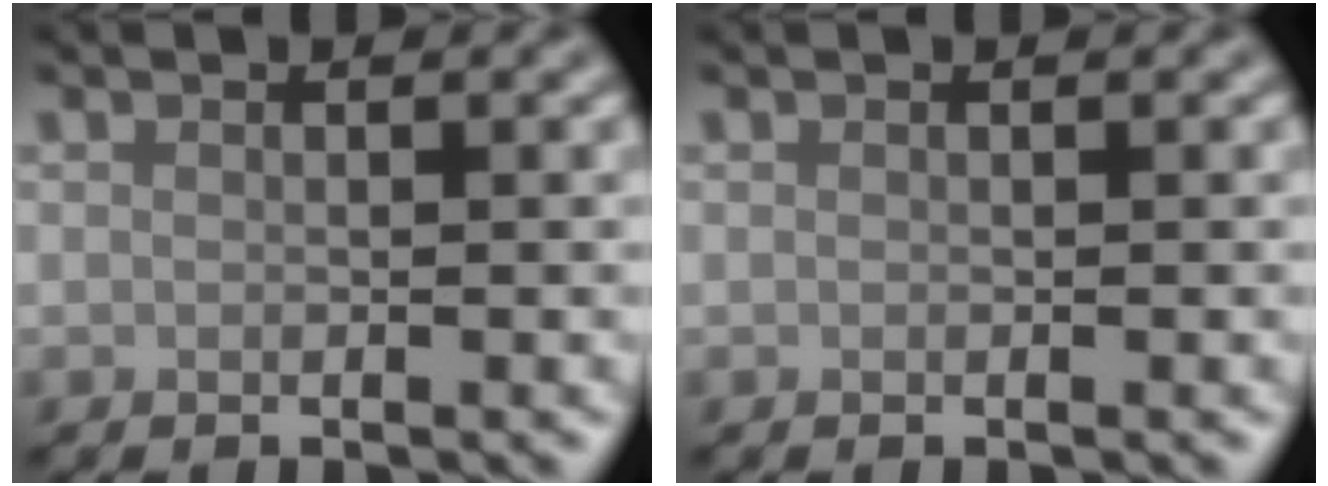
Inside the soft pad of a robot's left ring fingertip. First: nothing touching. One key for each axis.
{"total": 0.0}